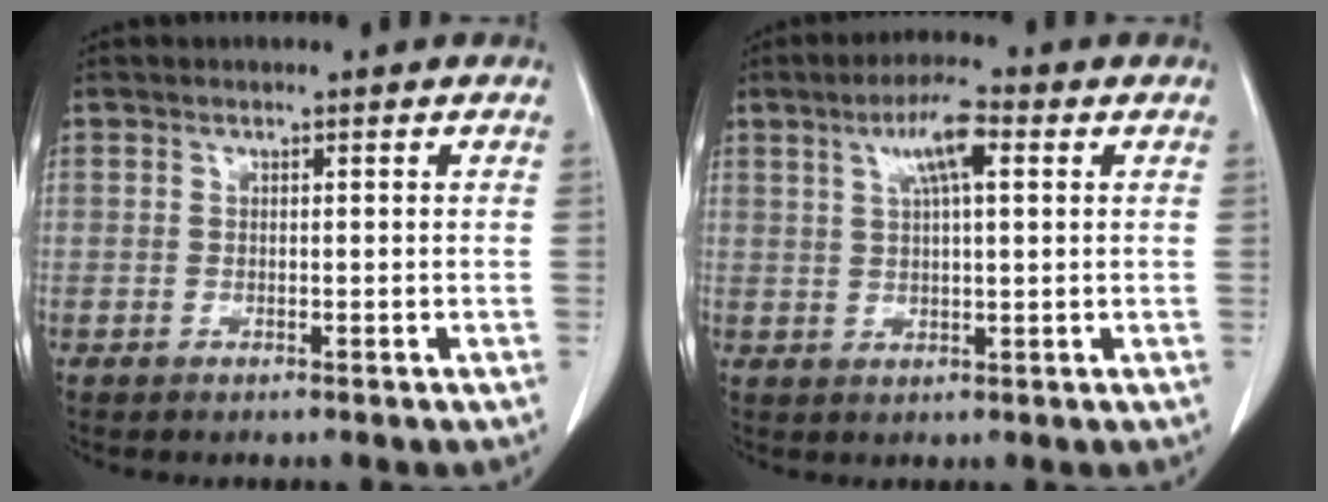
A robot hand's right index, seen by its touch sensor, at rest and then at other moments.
{"total": 6.6, "force": [2.7, 1.1, 5.9], "torque": [-0.109, 0.012, 0.046]}